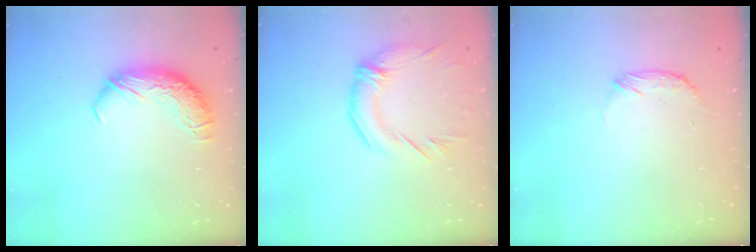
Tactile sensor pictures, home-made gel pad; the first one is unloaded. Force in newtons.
{"total": 2.8, "press": 1.9, "slide": 2.2}
{"total": 5.0, "press": 4.9, "slide": 1.3}